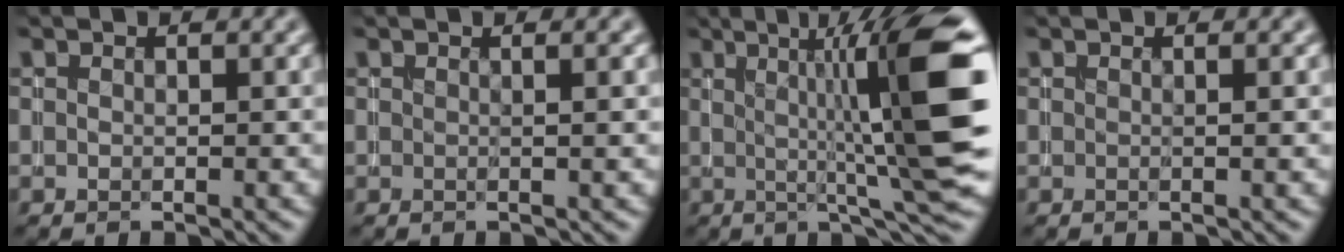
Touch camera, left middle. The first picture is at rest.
{"total": 1.5, "force": [0.3, 0.5, 1.4], "torque": [-0.015, -0.001, -0.004]}
{"total": 12.0, "force": [1.7, 1.9, 11.8], "torque": [-0.149, 0.008, 0.024]}
{"total": 0.9, "force": [0.1, 0.3, 0.8], "torque": [-0.009, 0.000, -0.002]}